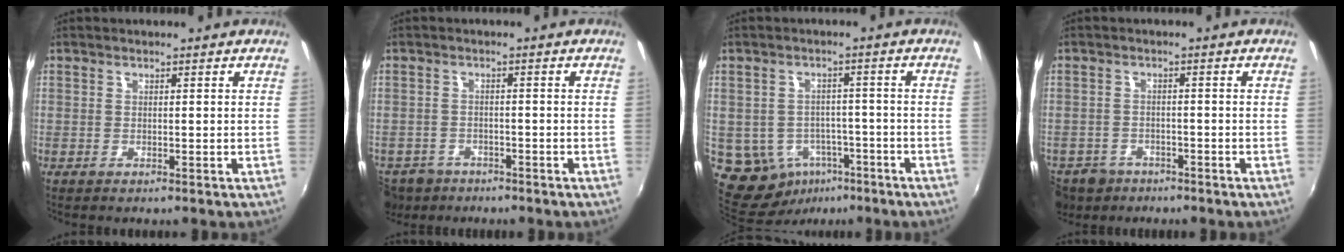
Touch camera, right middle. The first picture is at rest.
{"total": 8.0, "force": [-5.6, 5.1, 2.6], "torque": [-0.078, -0.011, -0.092]}
{"total": 8.8, "force": [-4.1, 7.0, 3.5], "torque": [-0.084, 0.008, -0.039]}
{"total": 9.0, "force": [-5.9, 6.1, 2.9], "torque": [-0.092, -0.008, -0.095]}